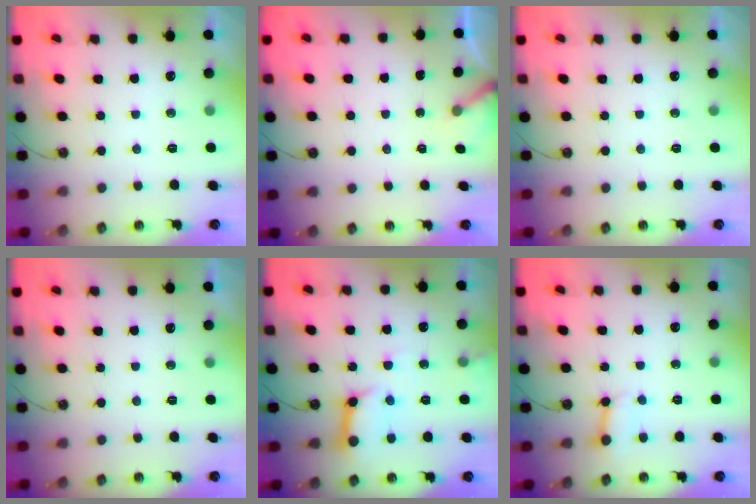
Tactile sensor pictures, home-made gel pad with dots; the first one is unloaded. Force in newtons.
{"total": 3.3, "press": 3.3, "slide": 0.3}
{"total": 0.0}
{"total": 0.0}
{"total": 10.6, "press": 10.5, "slide": 1.4}
{"total": 2.5, "press": 2.5, "slide": 0.0}